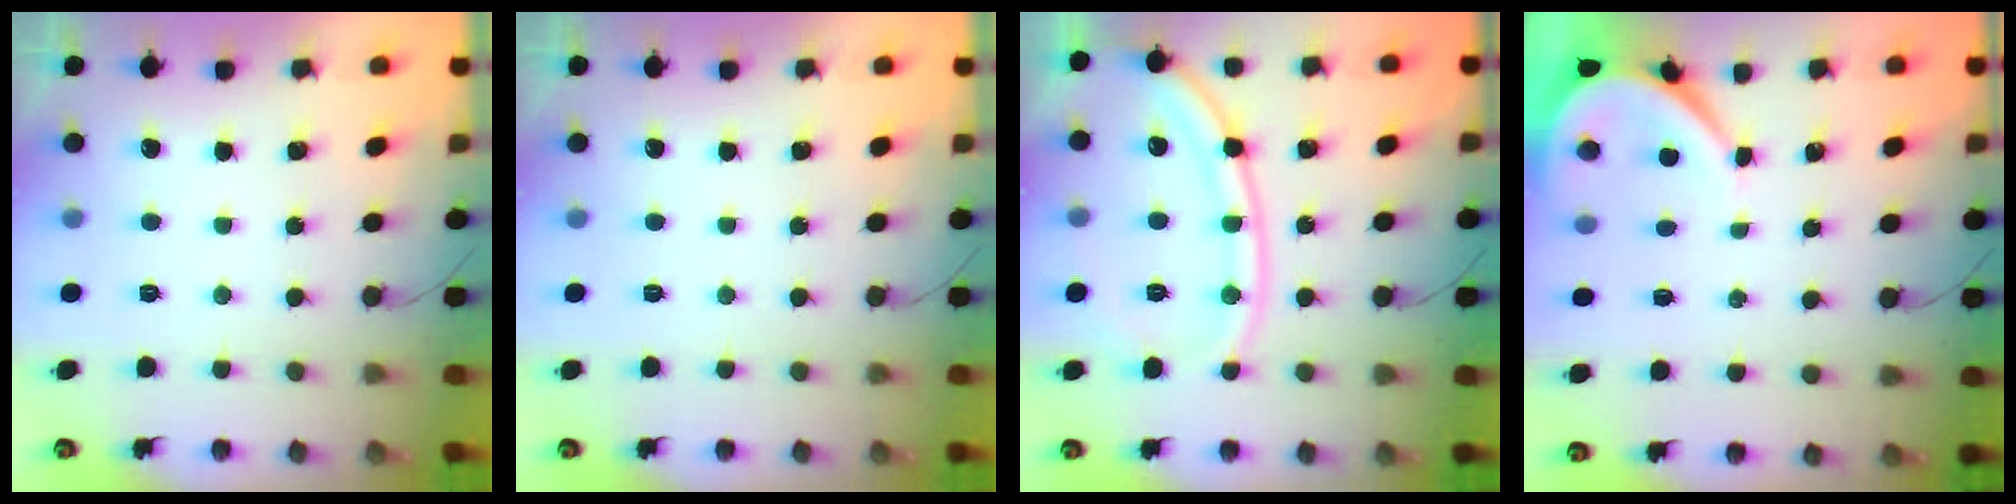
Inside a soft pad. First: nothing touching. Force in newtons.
{"total": 0.0}
{"total": 15.3, "press": 15.2, "slide": 1.6}
{"total": 3.7, "press": 3.7, "slide": 0.4}